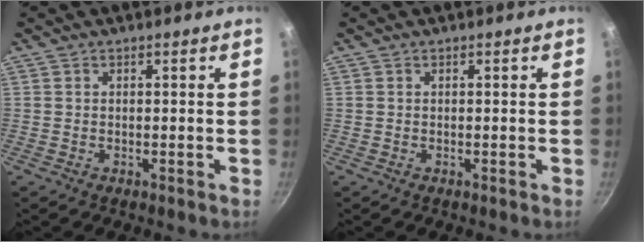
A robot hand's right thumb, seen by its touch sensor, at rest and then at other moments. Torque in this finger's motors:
{"motor_torque": [0.00, 0.00, -0.23, 0.27, 0.01]}